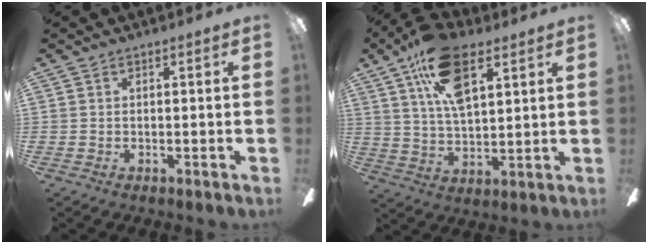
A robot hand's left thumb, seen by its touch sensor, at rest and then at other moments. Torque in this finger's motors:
{"motor_torque": [0.29, 0.47, 1.36, -1.41, 0.11]}